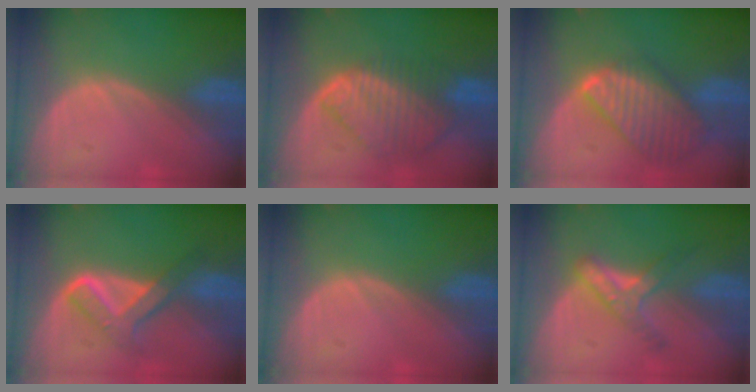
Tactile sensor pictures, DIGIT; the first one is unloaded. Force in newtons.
{"total": 9.2, "press": 7.9, "slide": 4.6}
{"total": 9.7, "press": 8.4, "slide": 4.9}
{"total": 5.7, "press": 5.7, "slide": 0.3}
{"total": 0.0}
{"total": 5.1, "press": 5.1, "slide": 0.4}